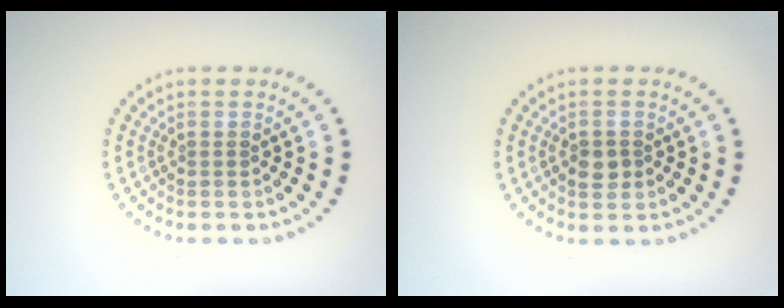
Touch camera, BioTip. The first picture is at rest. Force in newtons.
{"total": 1.7, "press": 1.7, "slide": 0.3}